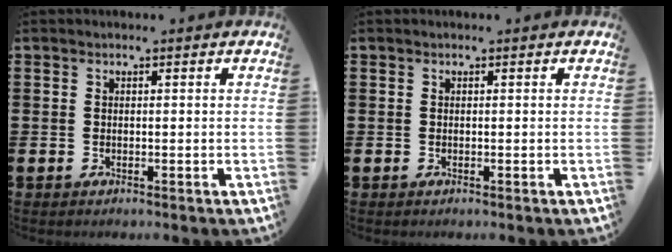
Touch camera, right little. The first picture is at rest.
{"total": 0.0}